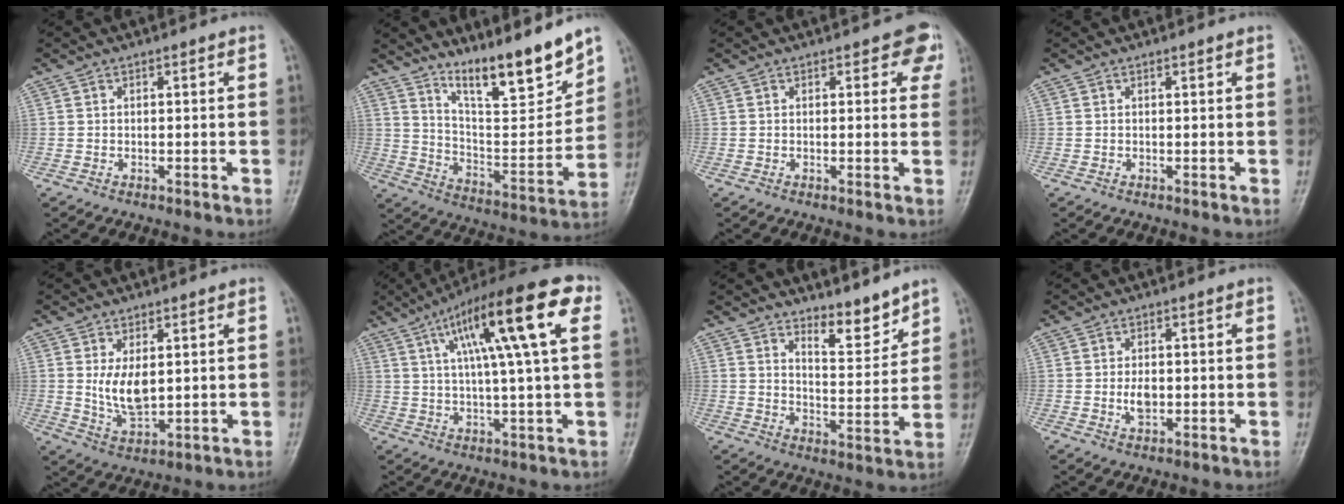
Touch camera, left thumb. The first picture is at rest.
{"total": 15.5, "force": [12.3, 2.6, 9.0], "torque": [-0.117, -0.087, 0.218]}
{"total": 4.3, "force": [2.3, 2.4, 2.7], "torque": [0.007, -0.004, 0.017]}
{"total": 0.0}
{"total": 6.8, "force": [1.1, 3.6, 5.7], "torque": [-0.090, -0.015, 0.031]}
{"total": 18.6, "force": [6.6, 3.2, 17.1], "torque": [-0.270, 0.014, 0.096]}
{"total": 6.6, "force": [5.7, 1.6, 2.9], "torque": [-0.030, -0.060, 0.098]}
{"total": 3.2, "force": [-0.4, 2.0, 2.5], "torque": [-0.040, -0.001, -0.007]}